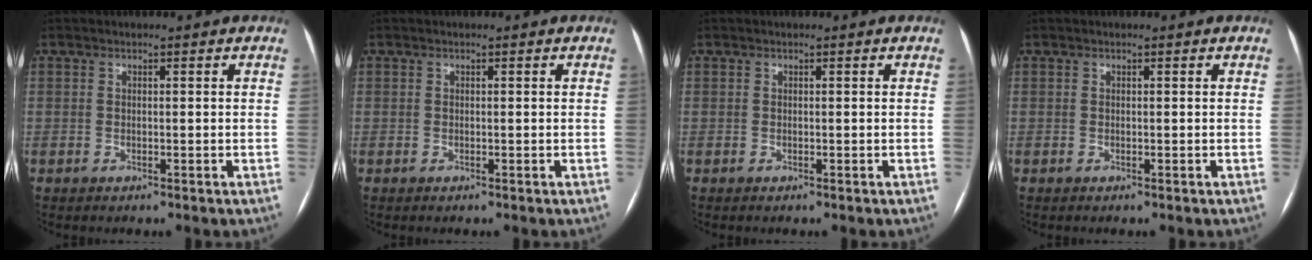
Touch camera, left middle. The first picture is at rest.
{"total": 0.0}
{"total": 0.0}
{"total": 0.0}